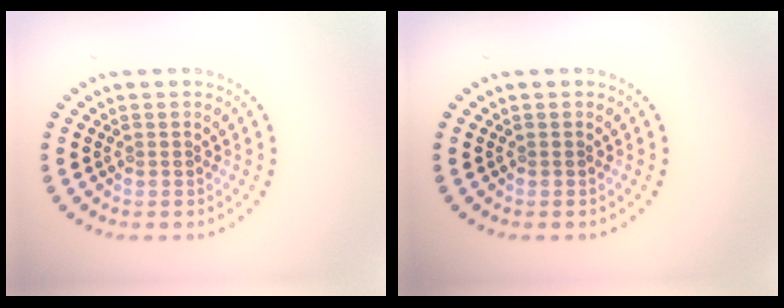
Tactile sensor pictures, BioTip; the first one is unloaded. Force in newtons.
{"total": 0.0}